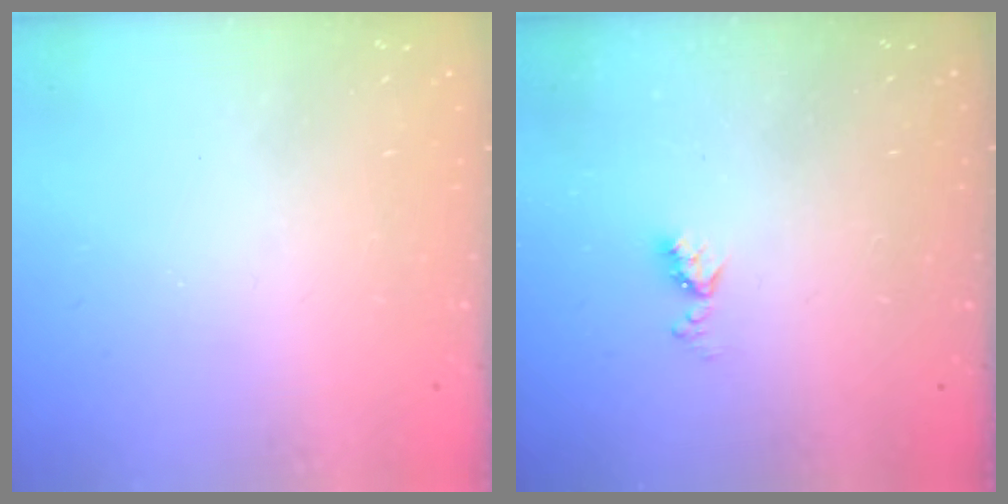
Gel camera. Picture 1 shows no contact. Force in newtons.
{"total": 5.9, "press": 5.9, "slide": 0.8}